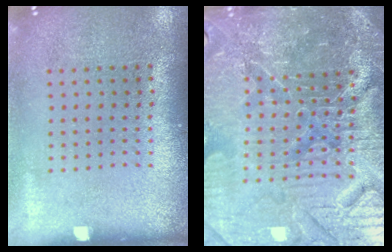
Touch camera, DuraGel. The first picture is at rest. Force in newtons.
{"total": 6.2, "press": 5.7, "slide": 2.3}